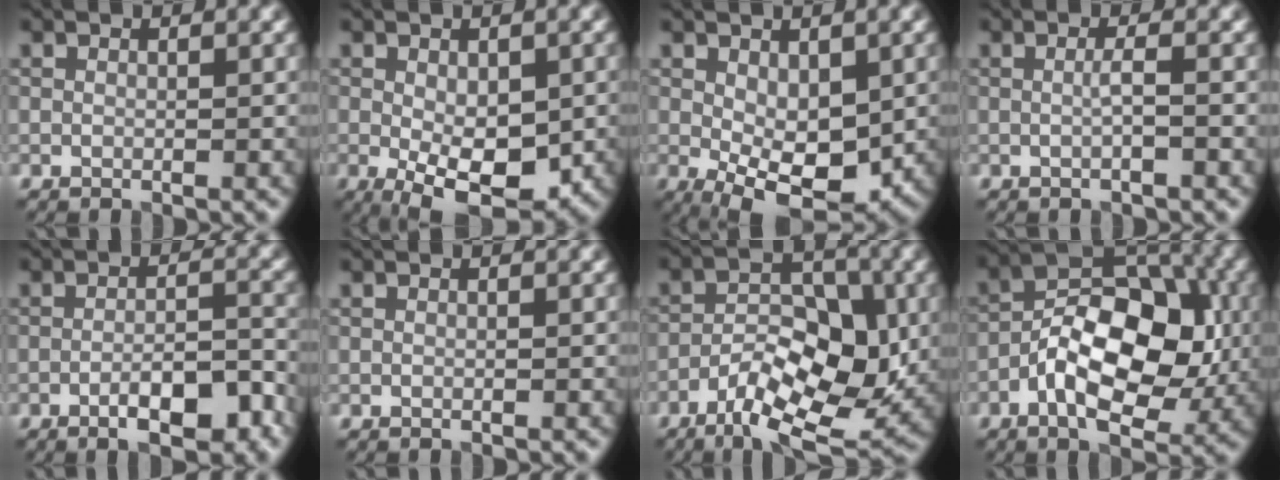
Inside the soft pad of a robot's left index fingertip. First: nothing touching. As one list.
[{"total": 7.9, "force": [-1.9, 3.9, 6.6], "torque": [-0.115, -0.024, -0.017]}, {"total": 7.2, "force": [-1.1, 3.8, 6.0], "torque": [-0.107, -0.016, -0.008]}, {"total": 1.4, "force": [-0.2, 0.2, 1.4], "torque": [-0.021, 0.003, -0.006]}, {"total": 5.5, "force": [-2.8, 1.6, 4.5], "torque": [-0.068, 0.003, -0.039]}, {"total": 0.0}, {"total": 9.1, "force": [-4.1, 4.1, 7.0], "torque": [-0.106, 0.002, -0.070]}, {"total": 10.6, "force": [-2.4, 5.7, 8.7], "torque": [-0.130, 0.011, -0.049]}]